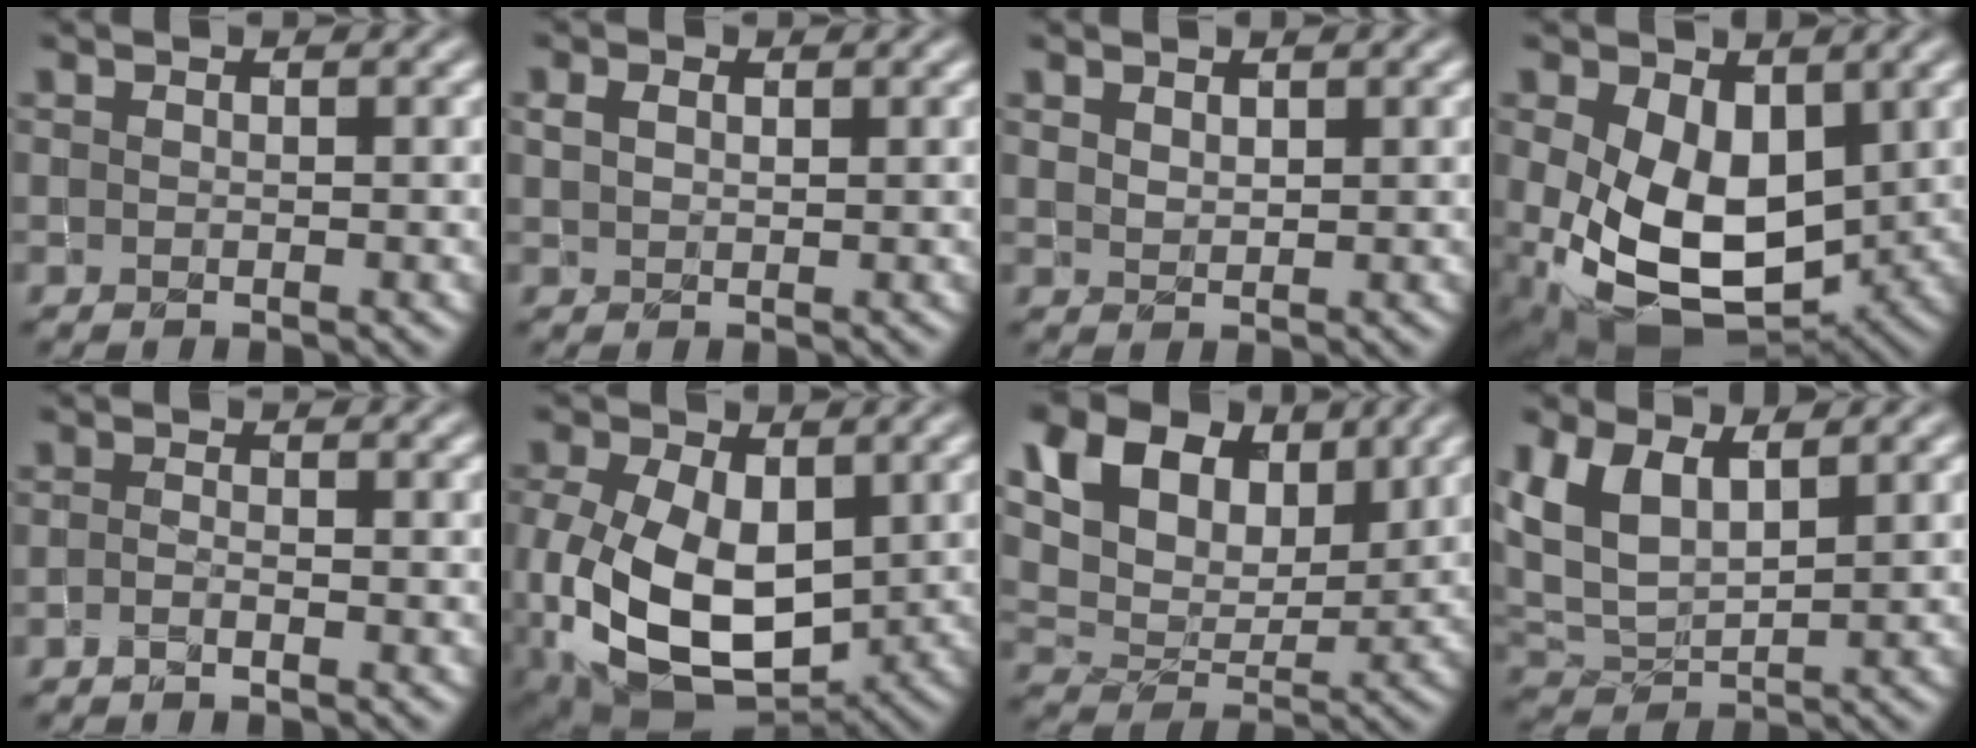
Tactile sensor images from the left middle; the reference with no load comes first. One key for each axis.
{"total": 1.3, "fx": 0.7, "fy": 0.8, "fz": 0.8, "tx": -0.019, "ty": 0.004, "tz": 0.014}
{"total": 1.1, "fx": 1.0, "fy": 0.5, "fz": 0.3, "tx": -0.011, "ty": -0.001, "tz": 0.022}
{"total": 10.2, "fx": -0.1, "fy": 6.6, "fz": 7.8, "tx": -0.165, "ty": -0.032, "tz": 0.015}
{"total": 1.0, "fx": -0.7, "fy": 0.2, "fz": 0.7, "tx": -0.016, "ty": 0.000, "tz": -0.015}
{"total": 12.4, "fx": -1.4, "fy": 7.6, "fz": 9.8, "tx": -0.224, "ty": -0.032, "tz": -0.016}
{"total": 10.1, "fx": 5.5, "fy": 6.4, "fz": 5.6, "tx": -0.122, "ty": 0.010, "tz": 0.093}
{"total": 5.6, "fx": 2.4, "fy": 2.9, "fz": 4.1, "tx": -0.098, "ty": 0.002, "tz": 0.045}